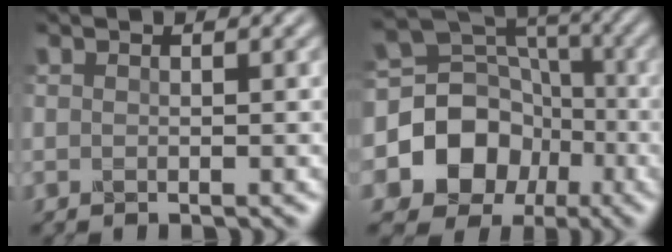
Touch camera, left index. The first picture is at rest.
{"total": 9.4, "force": [-2.3, 8.3, 3.7], "torque": [-0.066, 0.012, -0.064]}